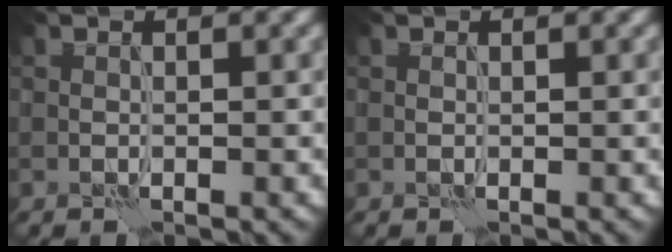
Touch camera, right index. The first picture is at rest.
{"total": 0.0}